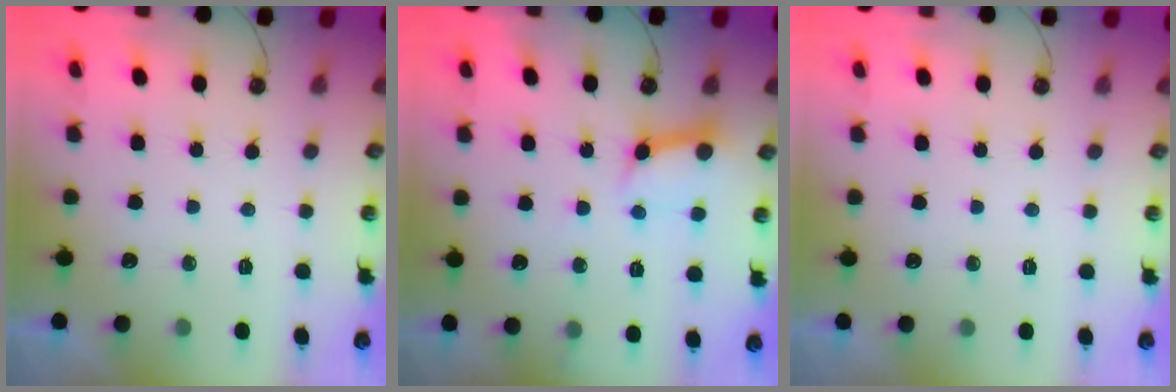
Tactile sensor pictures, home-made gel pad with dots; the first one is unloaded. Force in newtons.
{"total": 11.3, "press": 11.2, "slide": 1.5}
{"total": 0.0}